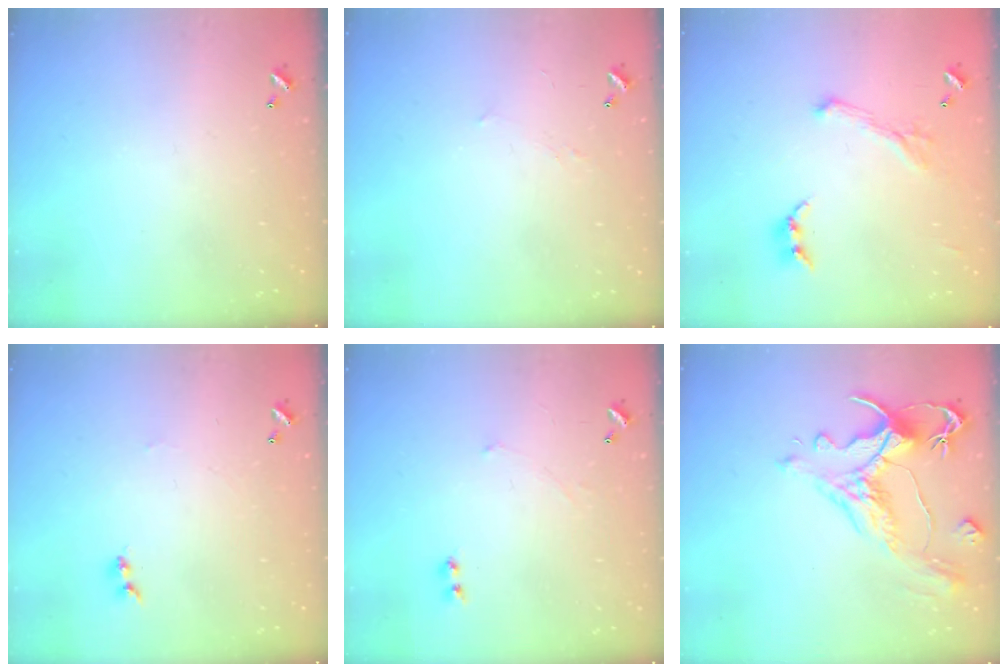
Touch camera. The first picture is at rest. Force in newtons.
{"total": 2.9, "press": 2.8, "slide": 0.4}
{"total": 1.1, "press": 0.6, "slide": 0.9}
{"total": 1.1, "press": 0.9, "slide": 0.5}
{"total": 2.4, "press": 2.3, "slide": 0.5}
{"total": 1.7, "press": 0.9, "slide": 1.5}